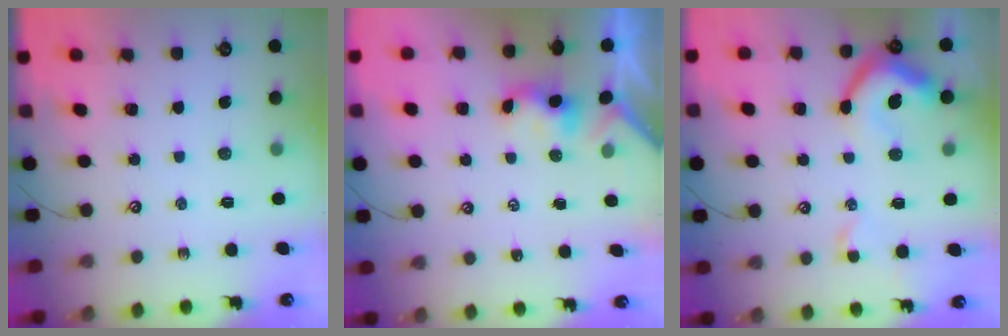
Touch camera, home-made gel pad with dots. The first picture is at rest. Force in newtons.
{"total": 0.6, "press": 0.4, "slide": 0.3}
{"total": 10.7, "press": 10.5, "slide": 1.7}